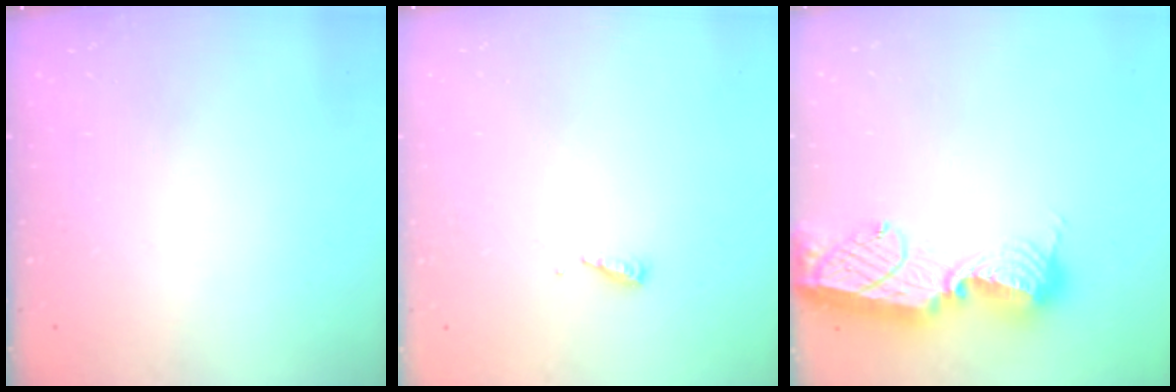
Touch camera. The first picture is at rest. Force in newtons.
{"total": 4.7, "press": 4.6, "slide": 0.4}
{"total": 15.2, "press": 15.1, "slide": 1.3}